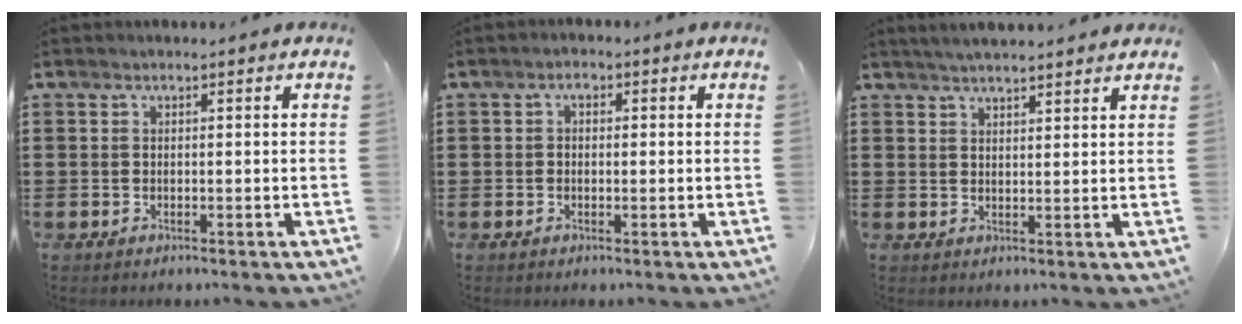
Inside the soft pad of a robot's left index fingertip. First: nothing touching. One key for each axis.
{"total": 1.5, "fx": -0.1, "fy": 0.9, "fz": 1.2, "tx": -0.024, "ty": 0.006, "tz": -0.003}
{"total": 2.8, "fx": 2.8, "fy": 0.1, "fz": 0.5, "tx": -0.018, "ty": -0.003, "tz": 0.052}